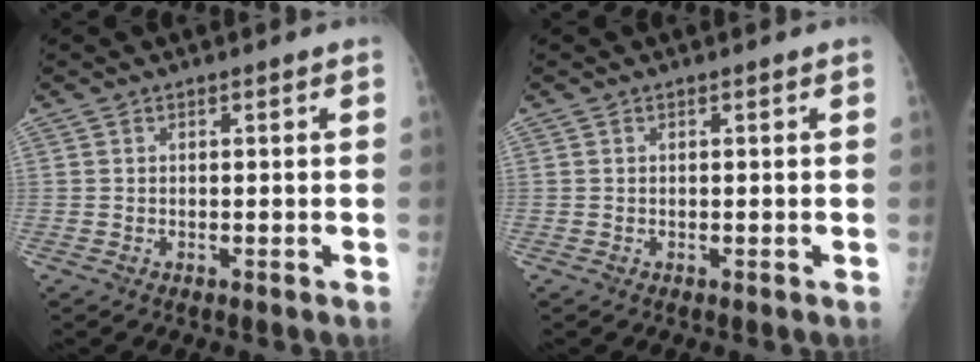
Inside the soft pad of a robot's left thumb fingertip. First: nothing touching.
{"total": 0.0}